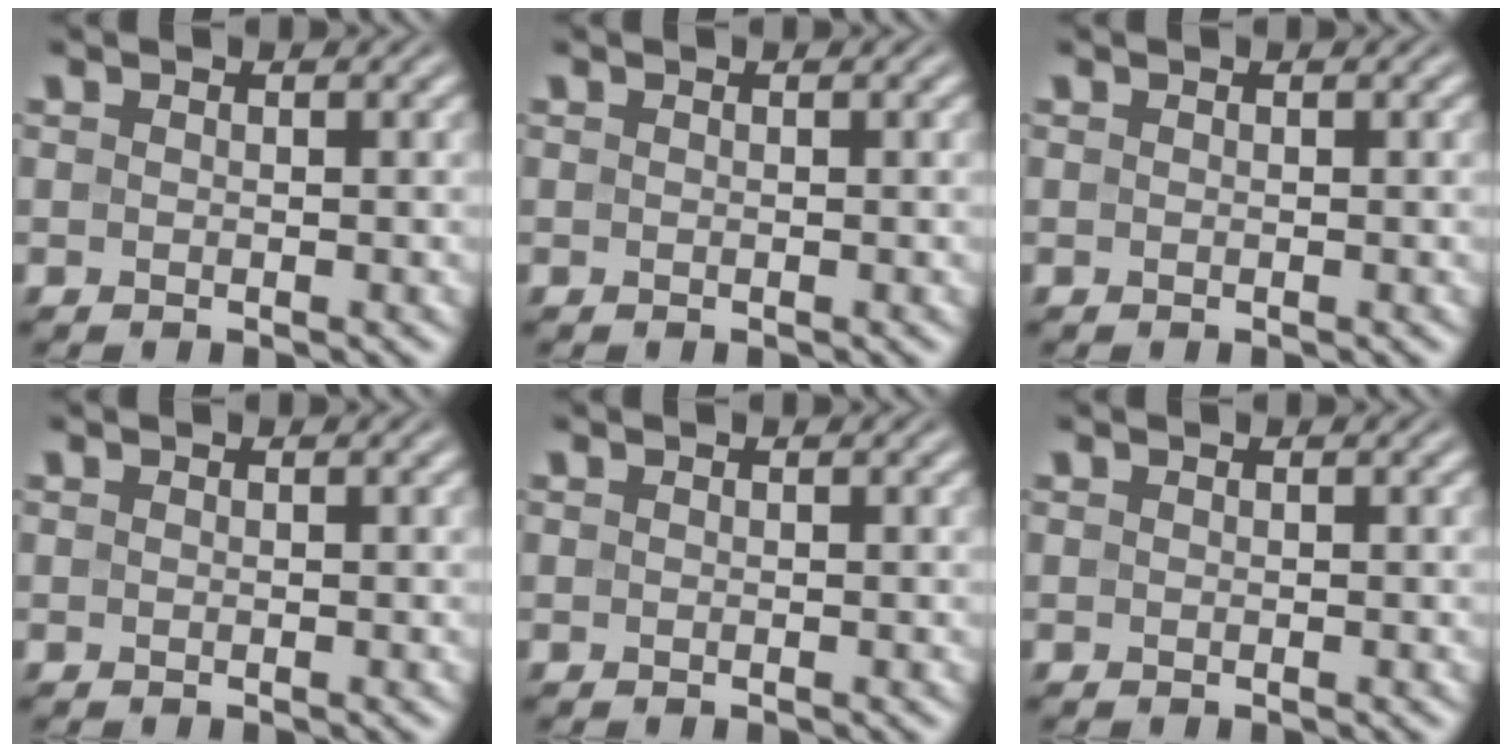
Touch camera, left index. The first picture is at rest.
{"total": 0.0}
{"total": 0.0}
{"total": 0.0}
{"total": 0.0}
{"total": 0.0}